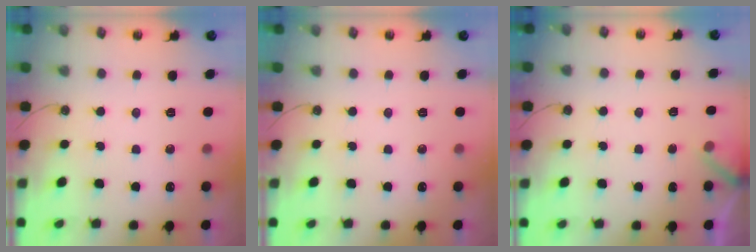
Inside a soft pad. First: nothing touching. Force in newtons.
{"total": 0.0}
{"total": 4.4, "press": 4.4, "slide": 0.2}